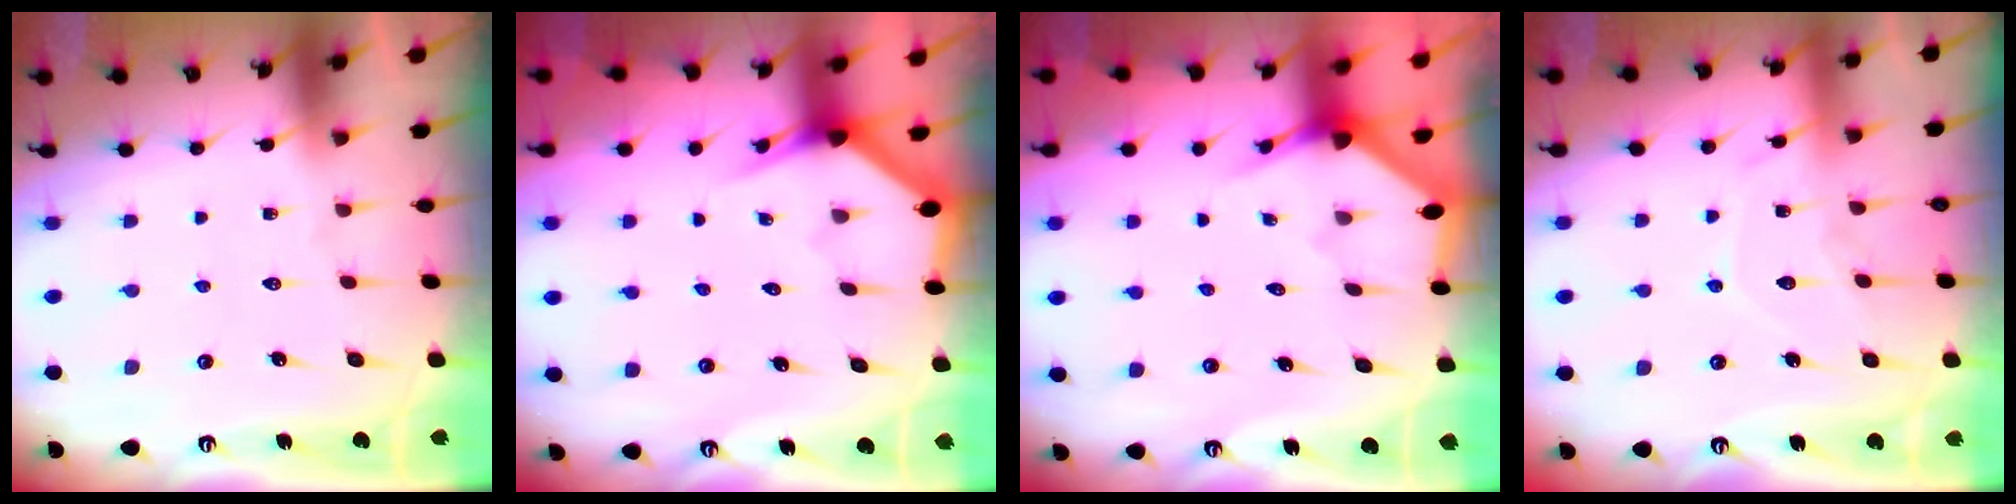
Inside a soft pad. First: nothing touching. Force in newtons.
{"total": 3.0, "press": 3.0, "slide": 0.1}
{"total": 2.9, "press": 2.9, "slide": 0.2}
{"total": 9.4, "press": 9.4, "slide": 0.2}